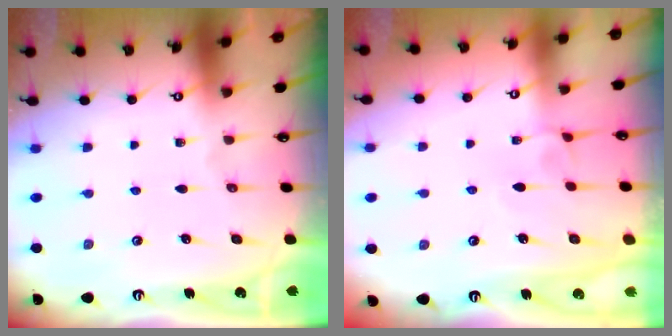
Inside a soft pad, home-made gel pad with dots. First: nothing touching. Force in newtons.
{"total": 2.4, "press": 2.4, "slide": 0.2}